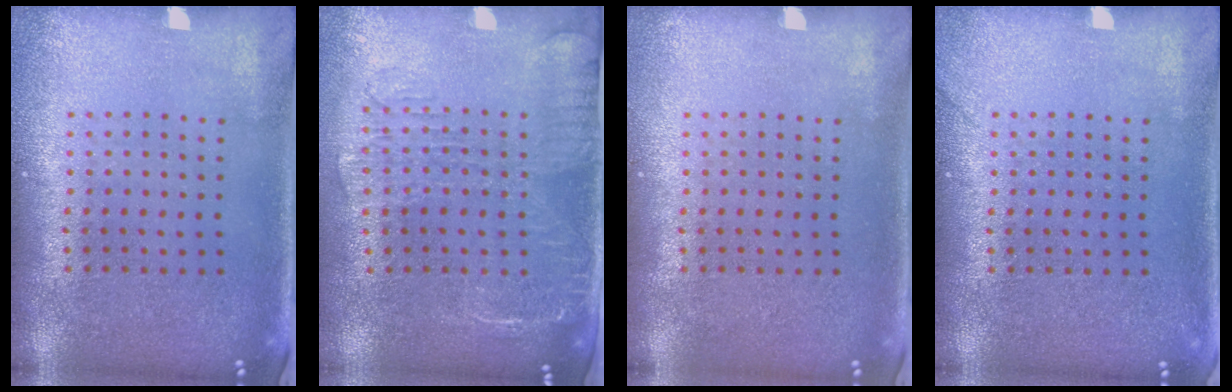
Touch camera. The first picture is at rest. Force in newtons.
{"total": 1.9, "press": 1.6, "slide": 1.0}
{"total": 0.0}
{"total": 0.7, "press": 0.7, "slide": 0.1}